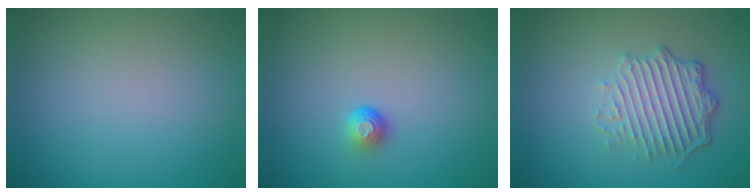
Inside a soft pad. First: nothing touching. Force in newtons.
{"total": 1.5, "press": 1.0, "slide": 1.1}
{"total": 4.9, "press": 3.7, "slide": 3.2}